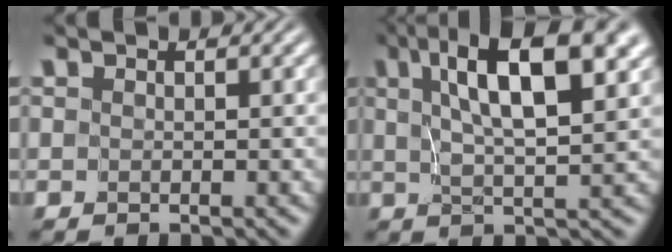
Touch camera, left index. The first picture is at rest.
{"total": 10.4, "force": [4.0, 3.4, 9.0], "torque": [-0.135, 0.011, 0.060]}